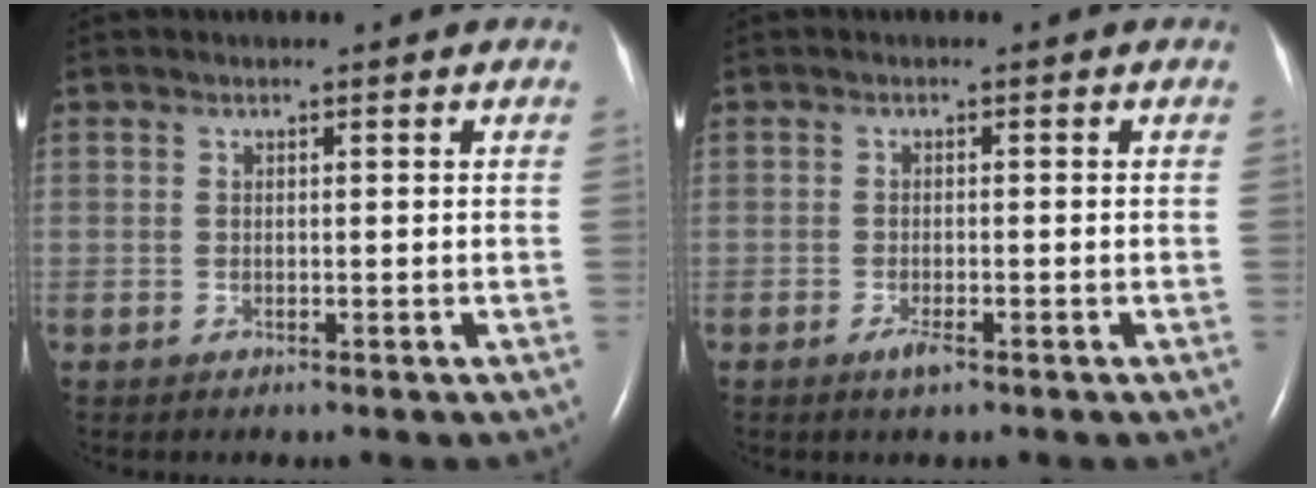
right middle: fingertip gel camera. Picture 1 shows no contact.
{"total": 1.7, "force": [-1.1, 0.3, 1.3], "torque": [-0.030, -0.003, -0.019]}